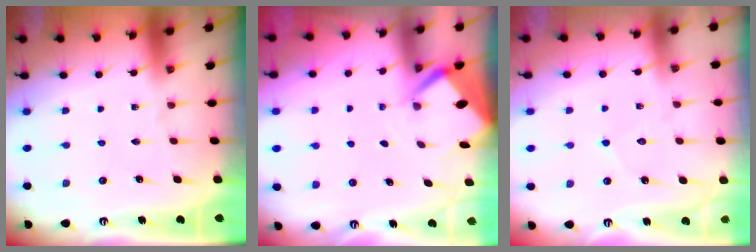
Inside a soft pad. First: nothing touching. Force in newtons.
{"total": 2.9, "press": 2.9, "slide": 0.3}
{"total": 5.1, "press": 5.1, "slide": 0.4}